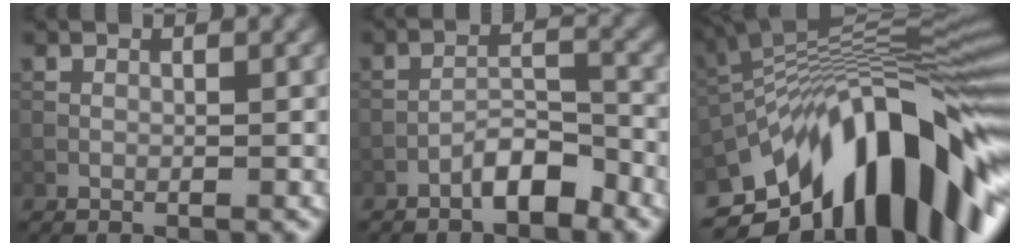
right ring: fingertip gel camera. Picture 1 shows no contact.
{"total": 3.4, "force": [-2.5, 1.1, 2.1], "torque": [-0.031, 0.016, -0.047]}
{"total": 16.1, "force": [-7.2, 5.9, 13.1], "torque": [-0.187, 0.033, -0.143]}